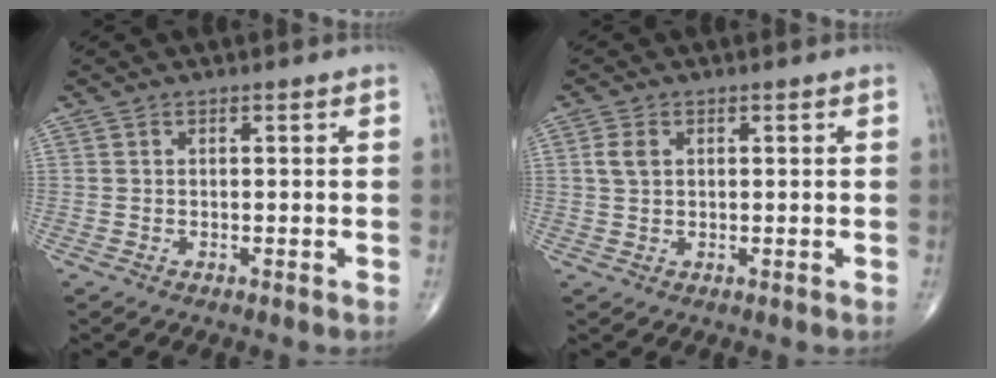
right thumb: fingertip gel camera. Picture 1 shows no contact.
{"total": 2.7, "force": [0.7, 1.8, 1.8], "torque": [-0.038, 0.004, 0.015]}